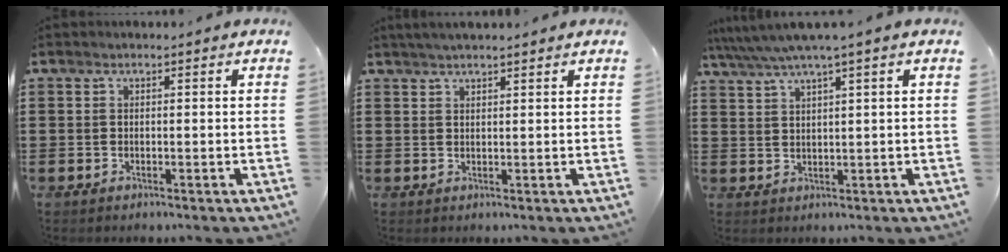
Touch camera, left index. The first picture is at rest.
{"total": 1.7, "force": [1.6, 0.0, 0.6], "torque": [-0.014, 0.002, 0.031]}
{"total": 3.6, "force": [2.4, -0.2, 2.7], "torque": [-0.060, -0.003, 0.040]}